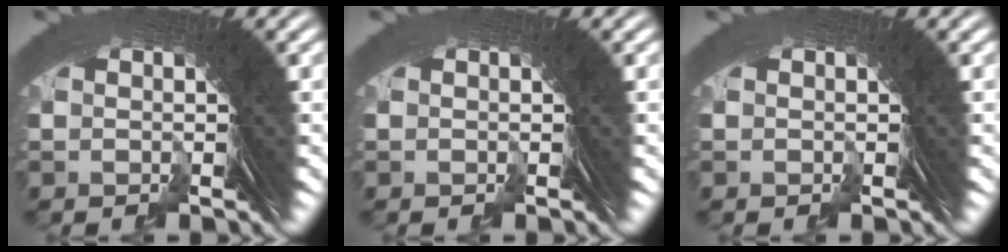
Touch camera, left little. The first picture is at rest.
{"total": 0.0}
{"total": 0.0}